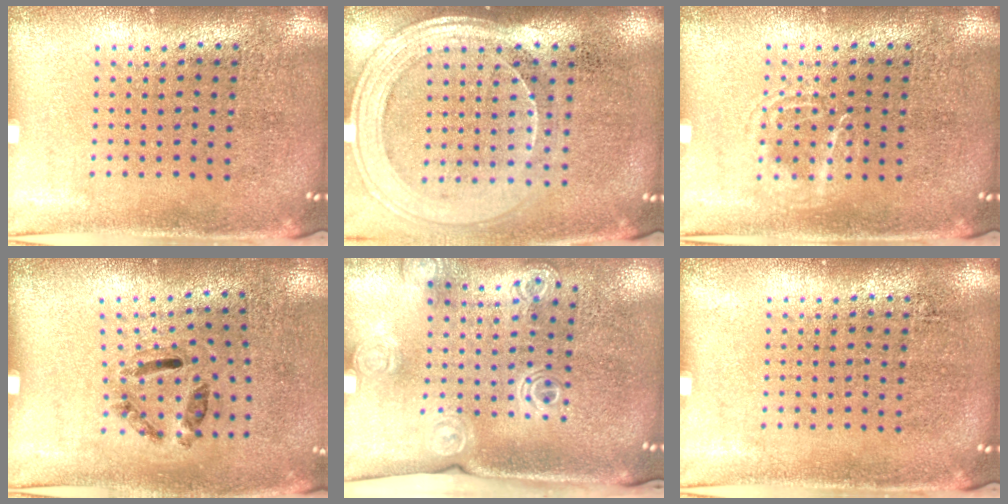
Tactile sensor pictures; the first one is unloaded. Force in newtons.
{"total": 1.9, "press": 1.7, "slide": 0.8}
{"total": 1.4, "press": 1.4, "slide": 0.2}
{"total": 1.3, "press": 0.6, "slide": 1.1}
{"total": 1.5, "press": 1.4, "slide": 0.6}
{"total": 0.0}